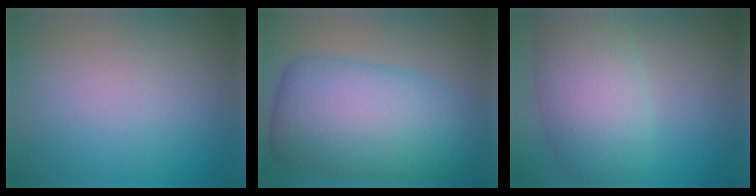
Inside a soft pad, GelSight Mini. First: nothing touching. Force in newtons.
{"total": 11.6, "press": 11.6, "slide": 0.3}
{"total": 7.6, "press": 7.6, "slide": 0.3}